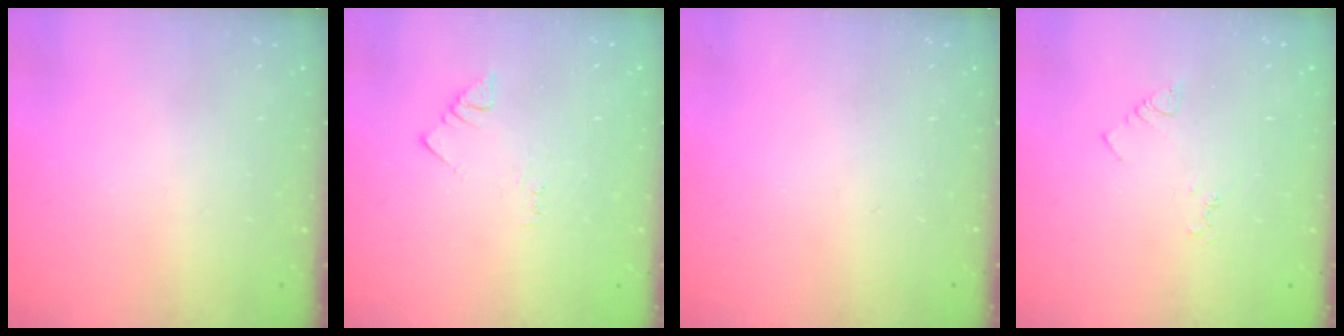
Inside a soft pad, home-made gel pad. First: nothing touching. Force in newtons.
{"total": 1.5, "press": 1.5, "slide": 0.3}
{"total": 0.0}
{"total": 3.3, "press": 3.3, "slide": 0.6}